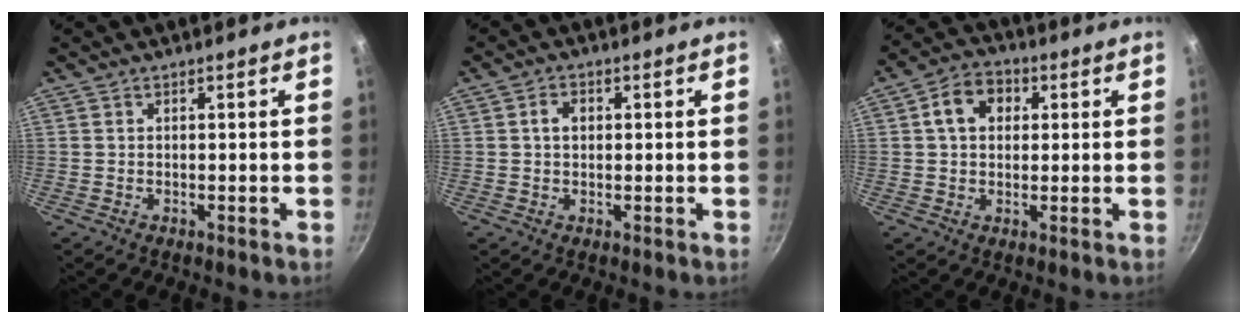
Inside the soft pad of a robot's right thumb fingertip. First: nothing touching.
{"total": 3.0, "force": [0.5, 2.3, 2.0], "torque": [-0.018, 0.006, 0.006]}
{"total": 7.9, "force": [2.0, 6.0, 4.8], "torque": [-0.051, 0.013, 0.021]}